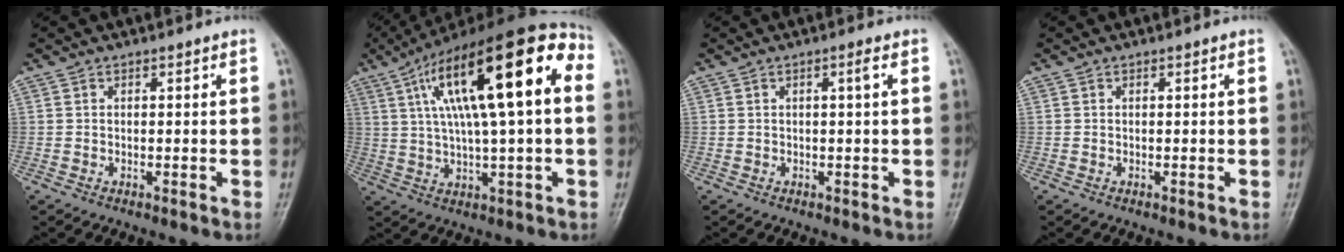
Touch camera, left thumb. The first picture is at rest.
{"total": 24.3, "force": [5.7, 7.0, 22.6], "torque": [-0.365, 0.033, 0.083]}
{"total": 1.2, "force": [0.2, -0.2, 1.2], "torque": [-0.025, 0.001, 0.003]}
{"total": 0.0}